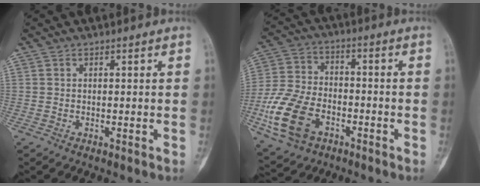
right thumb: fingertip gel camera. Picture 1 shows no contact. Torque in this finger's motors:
{"motor_torque": [-0.01, 0.84, 0.47, 0.12, 0.43]}